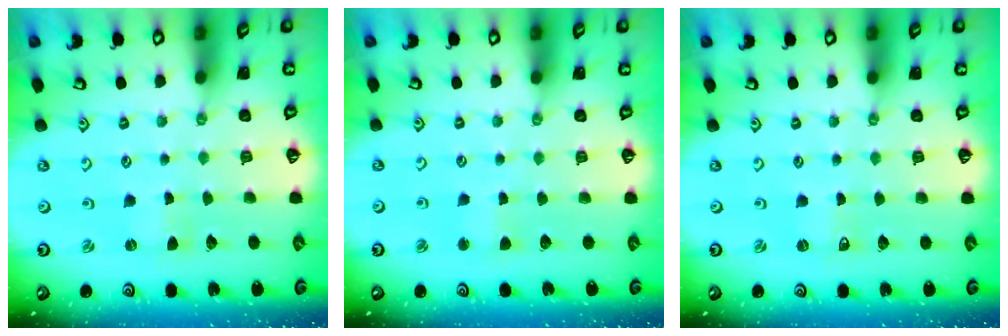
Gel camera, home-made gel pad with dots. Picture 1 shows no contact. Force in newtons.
{"total": 3.0, "press": 3.0, "slide": 0.3}
{"total": 0.0}